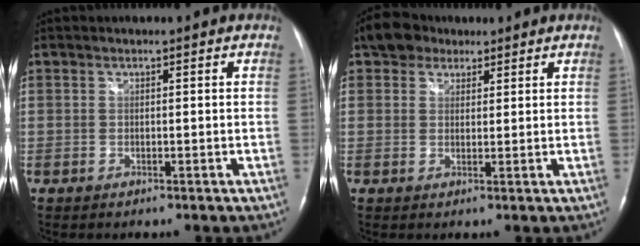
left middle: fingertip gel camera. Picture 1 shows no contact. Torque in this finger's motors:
{"motor_torque": [0.40, -0.23, 0.00, 0.00]}